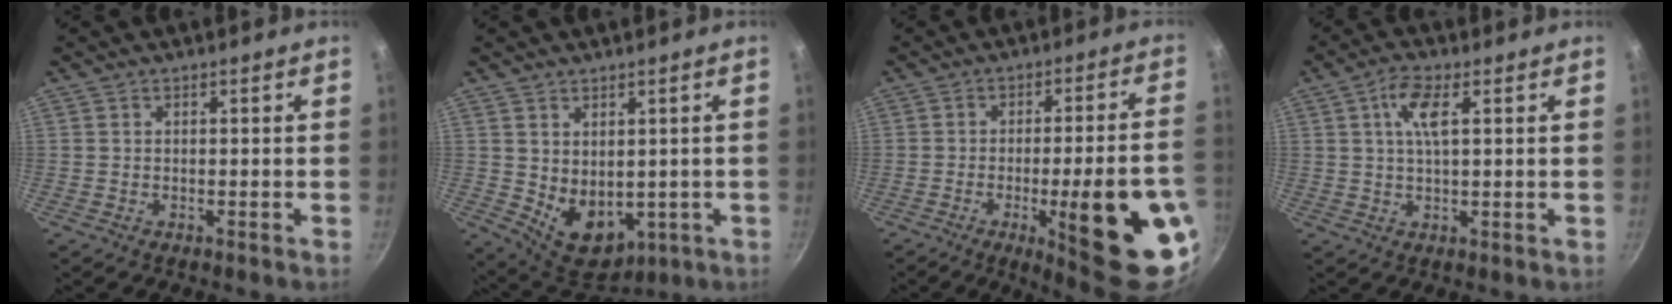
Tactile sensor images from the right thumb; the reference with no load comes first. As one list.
[{"total": 9.6, "force": [0.3, 6.7, 6.9], "torque": [-0.080, -0.026, 0.032]}, {"total": 21.6, "force": [-6.8, 4.2, 20.1], "torque": [-0.247, 0.019, -0.083]}, {"total": 5.9, "force": [1.9, 1.8, 5.3], "torque": [-0.105, 0.003, 0.034]}]